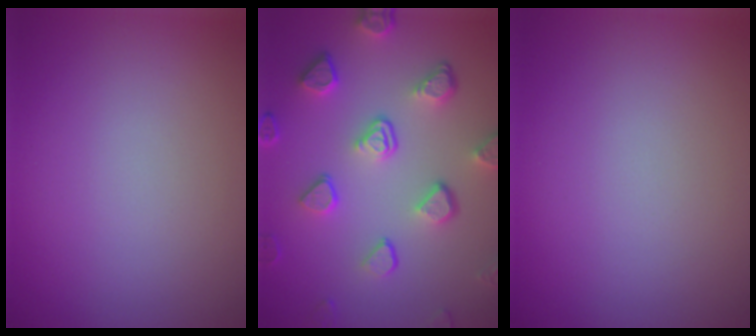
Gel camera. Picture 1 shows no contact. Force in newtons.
{"total": 5.2, "press": 4.0, "slide": 3.3}
{"total": 0.0}